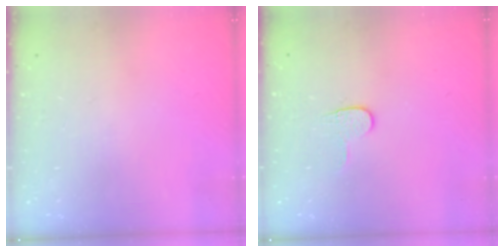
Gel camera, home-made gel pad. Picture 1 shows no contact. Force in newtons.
{"total": 3.8, "press": 3.8, "slide": 0.4}